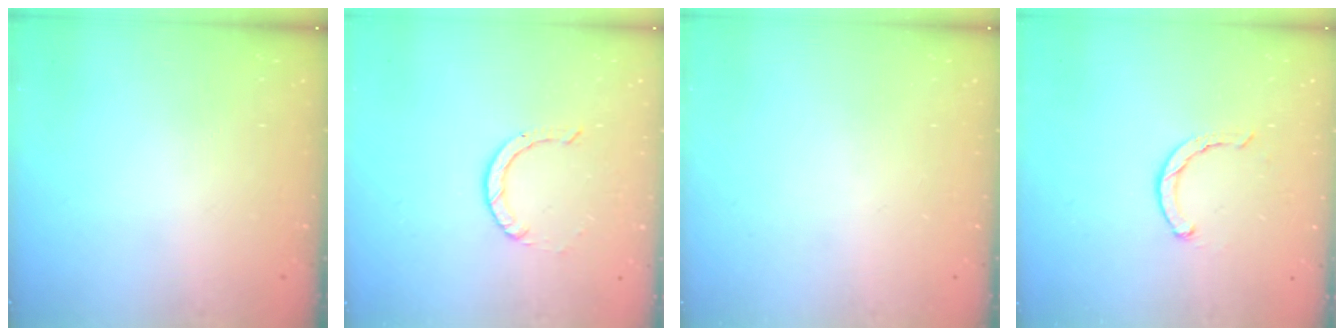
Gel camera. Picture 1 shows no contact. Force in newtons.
{"total": 2.0, "press": 2.0, "slide": 0.2}
{"total": 0.0}
{"total": 1.5, "press": 1.5, "slide": 0.3}